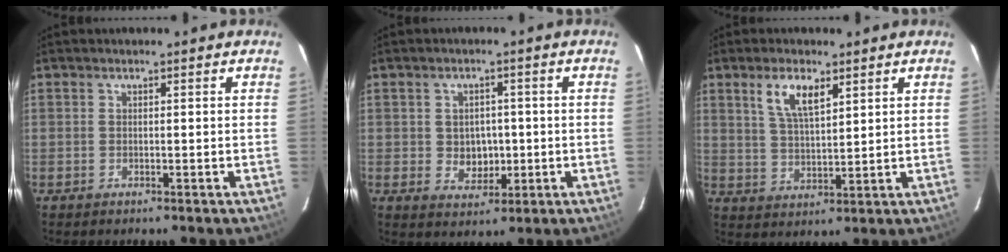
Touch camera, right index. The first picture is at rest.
{"total": 4.9, "force": [-0.4, 4.2, 2.5], "torque": [-0.043, 0.002, 0.004]}
{"total": 7.0, "force": [3.6, 2.8, 5.3], "torque": [-0.101, 0.007, 0.072]}